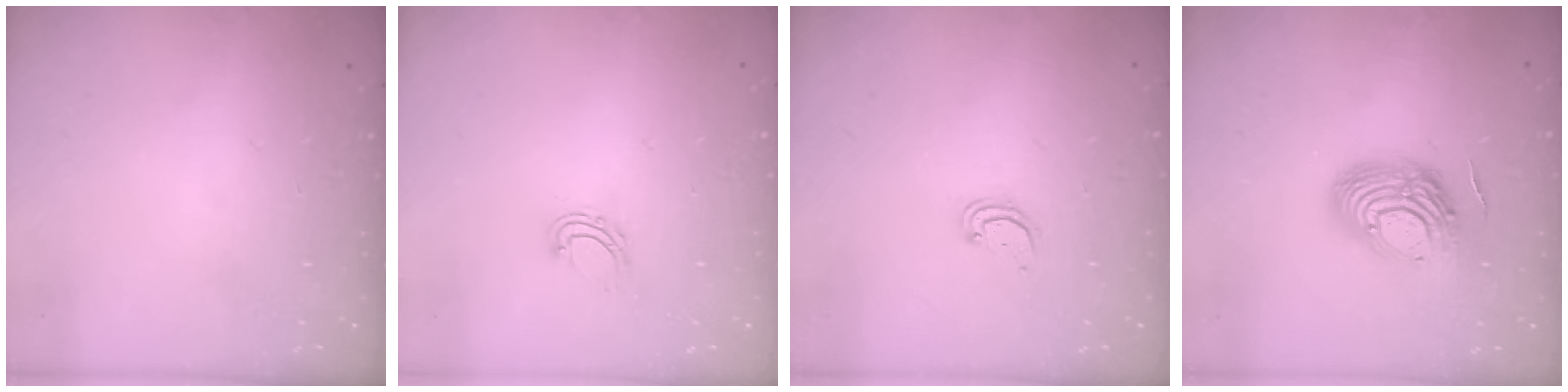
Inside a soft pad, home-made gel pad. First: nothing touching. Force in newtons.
{"total": 5.2, "press": 5.1, "slide": 0.7}
{"total": 2.2, "press": 2.2, "slide": 0.2}
{"total": 14.4, "press": 14.3, "slide": 1.2}